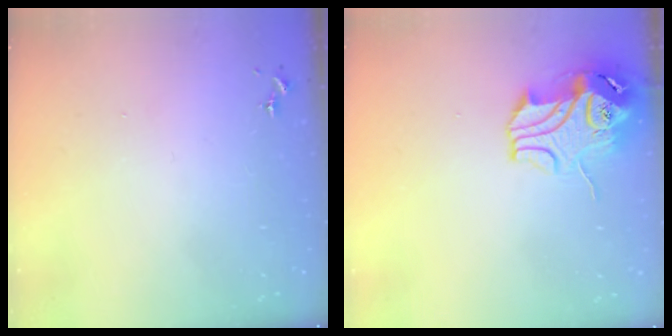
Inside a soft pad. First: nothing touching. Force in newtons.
{"total": 11.7, "press": 11.5, "slide": 1.8}